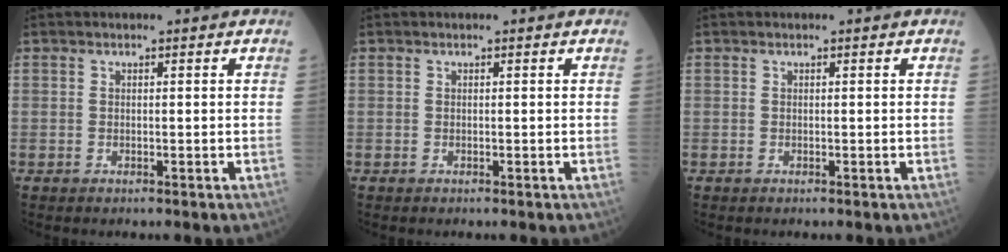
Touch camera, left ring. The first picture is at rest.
{"total": 0.0}
{"total": 0.0}